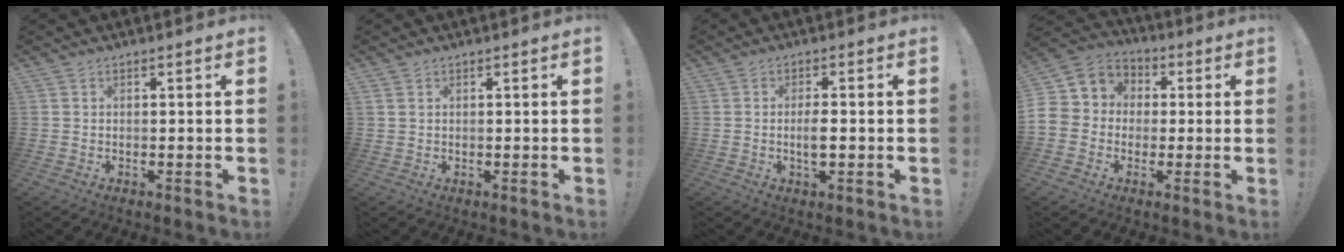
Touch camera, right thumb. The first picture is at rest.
{"total": 0.6, "force": [0.3, 0.4, 0.2], "torque": [-0.009, 0.002, 0.007]}
{"total": 3.9, "force": [-0.6, 1.1, 3.7], "torque": [-0.066, -0.001, -0.014]}
{"total": 7.5, "force": [-1.5, 7.2, 1.7], "torque": [-0.026, 0.016, -0.021]}